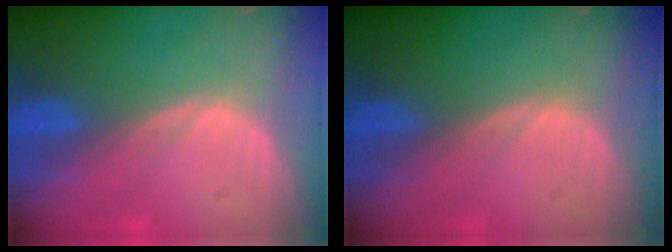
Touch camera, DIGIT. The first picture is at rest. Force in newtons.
{"total": 0.0}